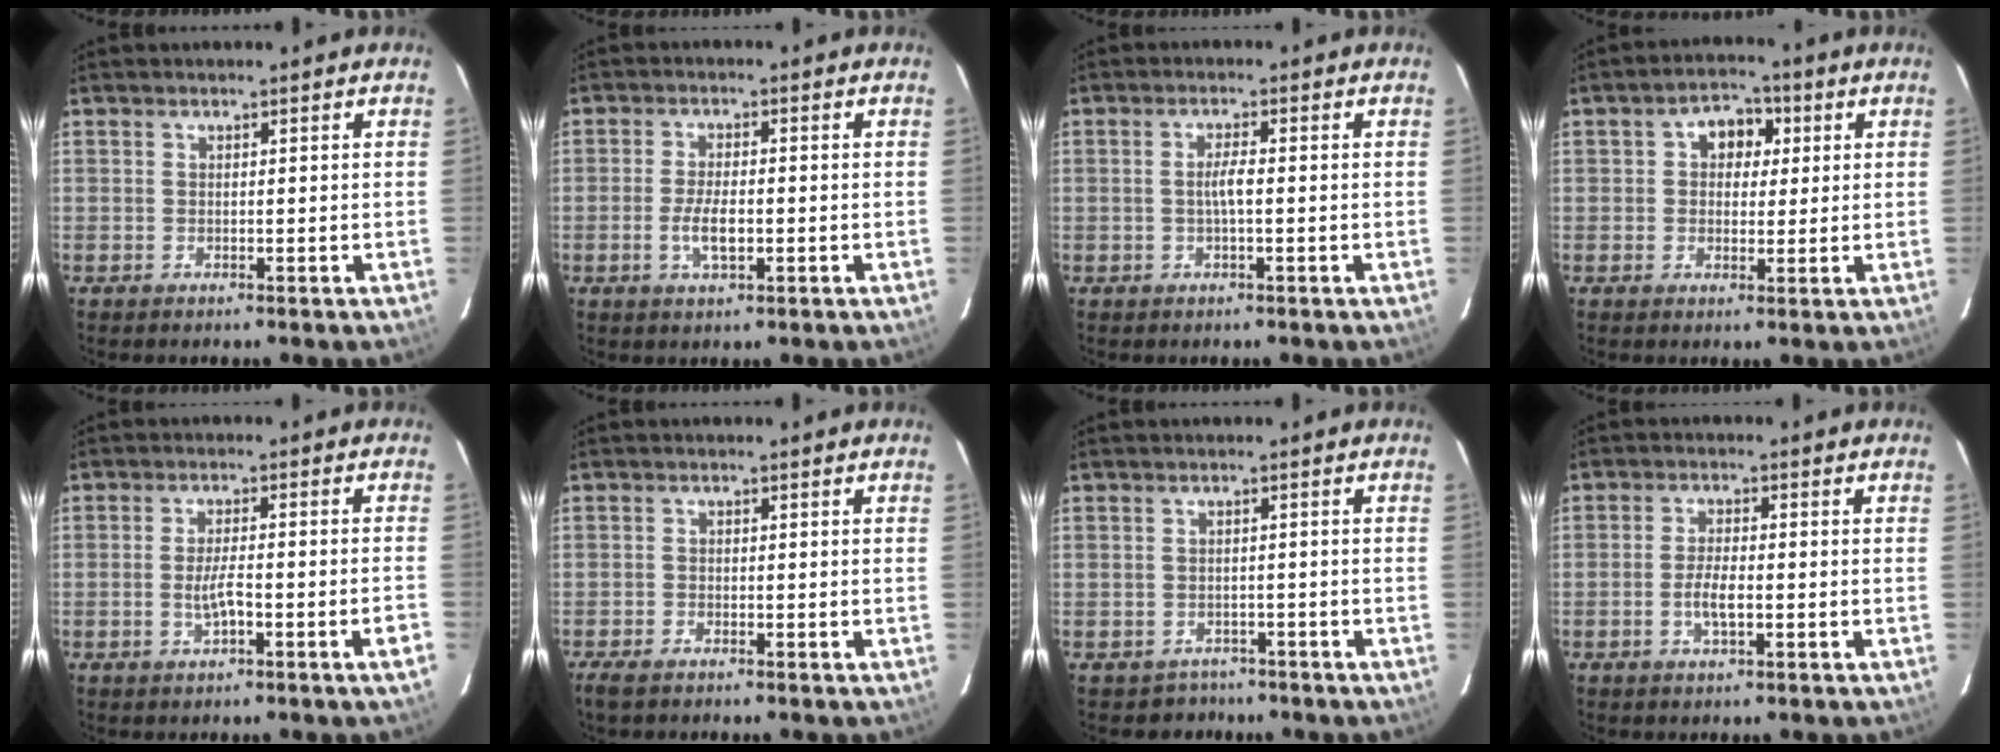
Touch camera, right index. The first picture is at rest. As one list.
[{"total": 4.6, "force": [-1.3, 1.5, 4.1], "torque": [-0.083, -0.005, -0.024]}, {"total": 2.6, "force": [-0.3, 0.3, 2.6], "torque": [-0.049, 0.002, -0.006]}, {"total": 5.9, "force": [1.4, 4.6, 3.3], "torque": [-0.047, 0.021, 0.021]}, {"total": 5.0, "force": [-2.2, -0.3, 4.5], "torque": [-0.077, -0.008, -0.034]}, {"total": 2.9, "force": [-2.2, 1.1, 1.4], "torque": [-0.039, -0.008, -0.045]}, {"total": 3.8, "force": [-2.8, 2.6, -0.2], "torque": [-0.001, 0.013, -0.035]}, {"total": 3.7, "force": [-1.2, 1.1, 3.3], "torque": [-0.067, -0.003, -0.022]}]